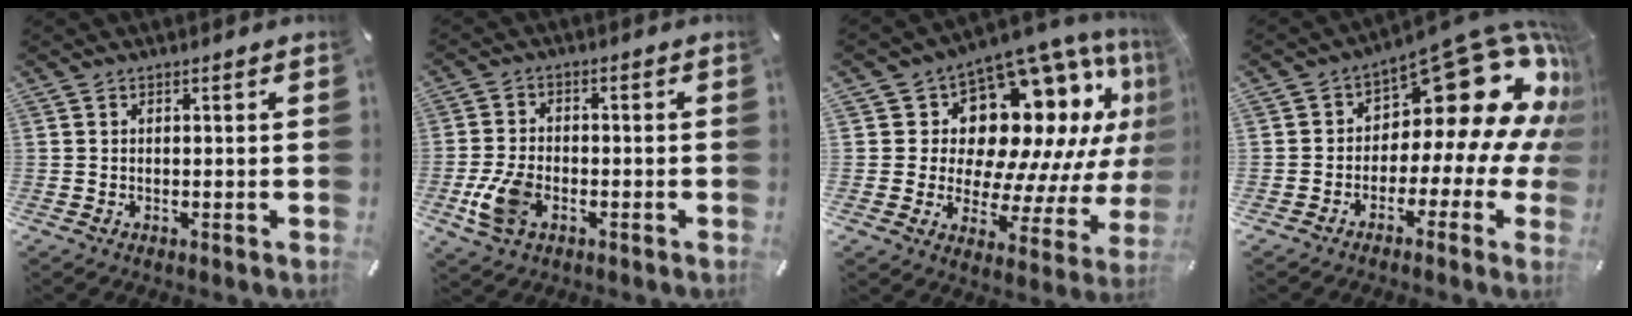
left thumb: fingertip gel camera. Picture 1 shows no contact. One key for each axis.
{"total": 7.9, "fx": -2.7, "fy": 5.0, "fz": 5.5, "tx": -0.124, "ty": 0.005, "tz": -0.049}
{"total": 16.5, "fx": 8.5, "fy": 10.8, "fz": 9.2, "tx": -0.125, "ty": -0.097, "tz": 0.154}
{"total": 19.7, "fx": 7.9, "fy": 10.3, "fz": 14.8, "tx": -0.203, "ty": -0.065, "tz": 0.133}